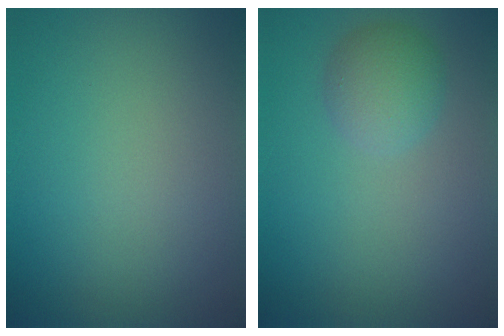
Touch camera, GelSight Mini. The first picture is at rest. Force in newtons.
{"total": 2.7, "press": 2.7, "slide": 0.1}